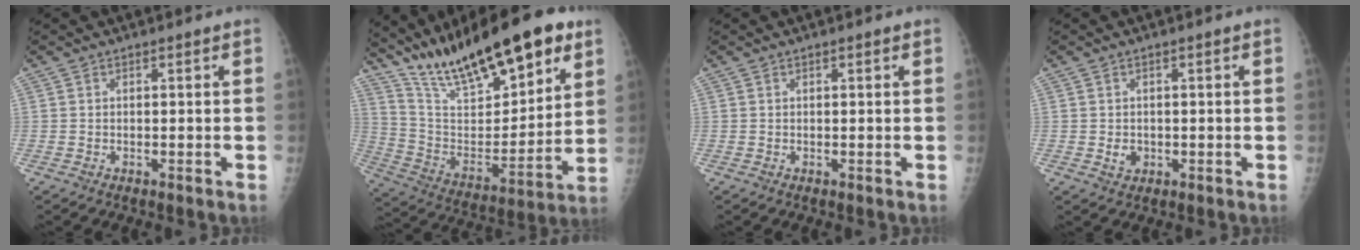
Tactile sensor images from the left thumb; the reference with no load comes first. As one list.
[{"total": 26.4, "force": [17.6, 8.9, 17.5], "torque": [-0.249, -0.053, 0.302]}, {"total": 0.5, "force": [0.3, 0.2, 0.4], "torque": [-0.006, 0.001, 0.003]}, {"total": 2.1, "force": [-0.2, 1.8, 1.1], "torque": [-0.009, 0.001, 0.002]}]